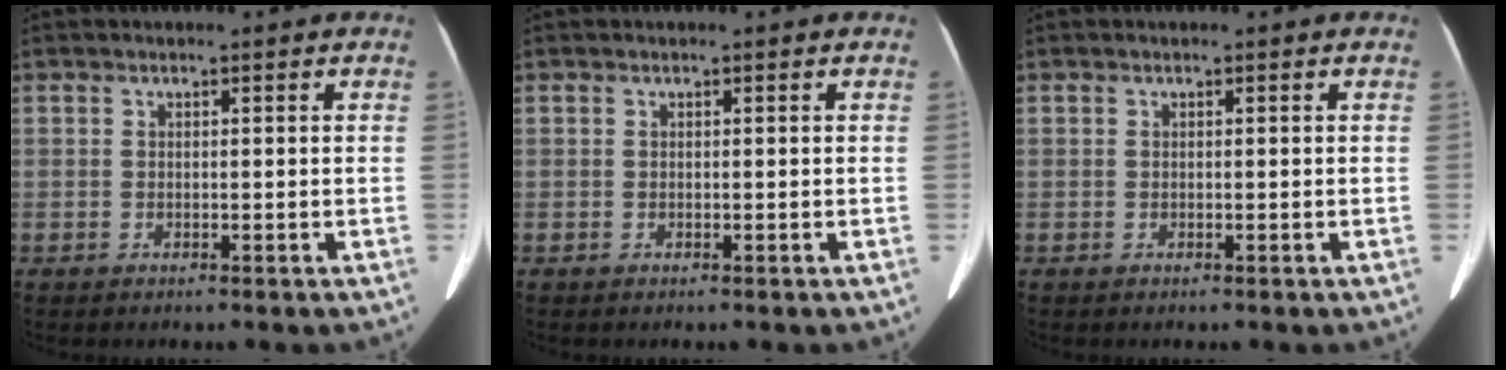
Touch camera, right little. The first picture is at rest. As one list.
[{"total": 0.0}, {"total": 0.0}]